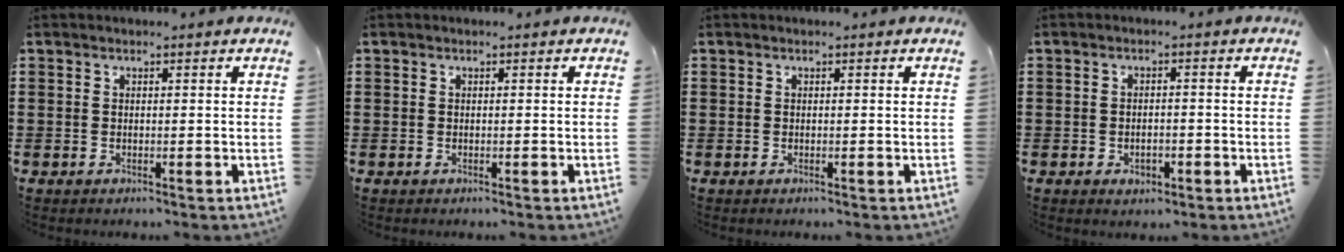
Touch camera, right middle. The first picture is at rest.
{"total": 0.0}
{"total": 0.0}
{"total": 2.0, "force": [-1.1, 1.1, 1.2], "torque": [-0.024, 0.002, -0.022]}